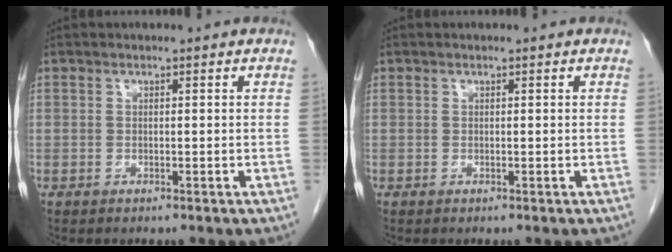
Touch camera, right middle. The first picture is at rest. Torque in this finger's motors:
{"motor_torque": [0.00, 0.00, 0.00, 0.00]}